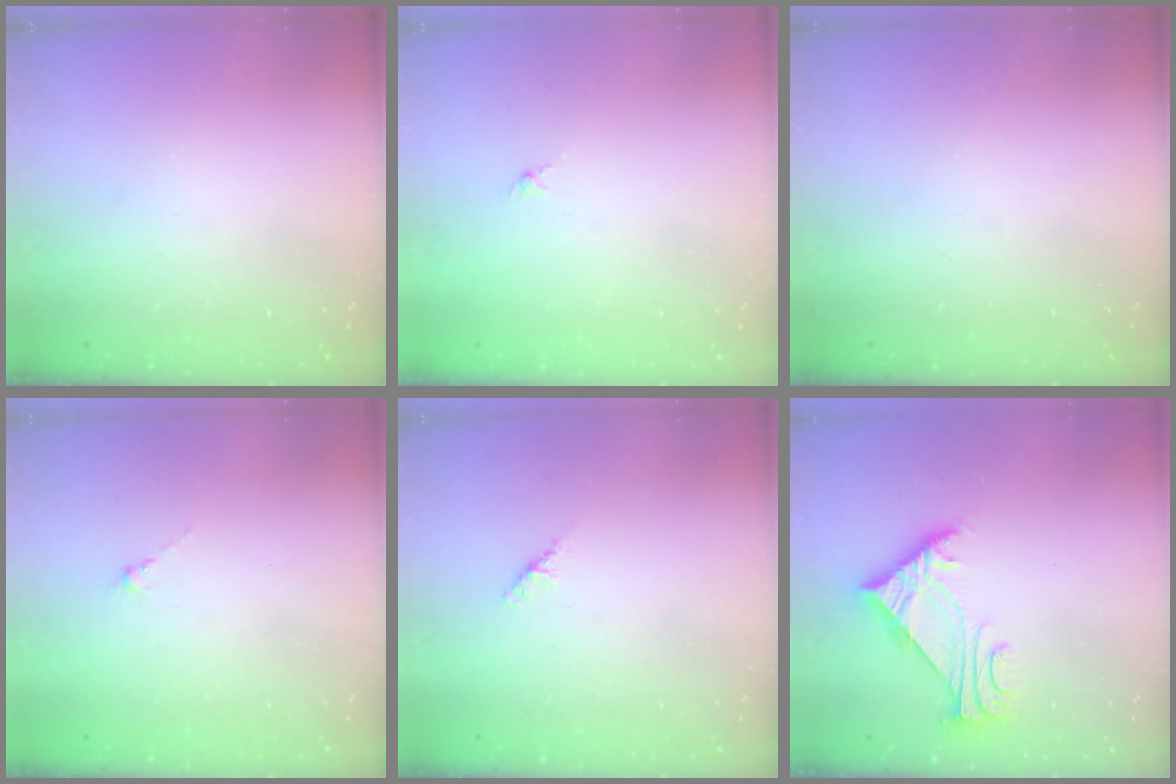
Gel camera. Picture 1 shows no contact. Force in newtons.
{"total": 0.0}
{"total": 0.0}
{"total": 0.0}
{"total": 1.8, "press": 1.7, "slide": 0.6}
{"total": 6.0, "press": 6.0, "slide": 0.5}